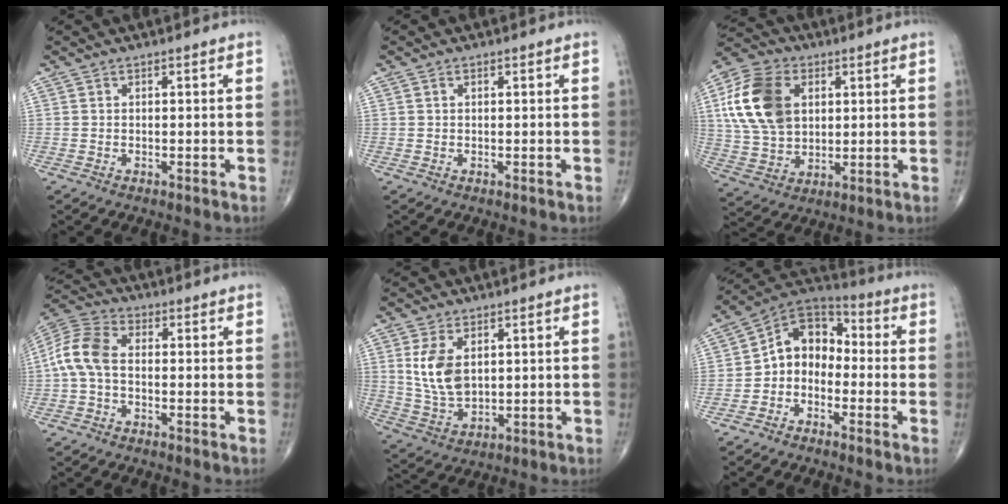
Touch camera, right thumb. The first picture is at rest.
{"total": 0.6, "force": [0.2, 0.4, 0.4], "torque": [-0.009, 0.002, 0.004]}
{"total": 16.7, "force": [4.0, 11.6, 11.3], "torque": [-0.209, 0.001, 0.076]}
{"total": 8.6, "force": [-0.8, 5.1, 6.8], "torque": [-0.146, 0.025, -0.027]}
{"total": 9.0, "force": [2.3, 5.4, 6.8], "torque": [-0.125, -0.013, 0.057]}
{"total": 9.9, "force": [-2.1, 7.7, 5.8], "torque": [-0.068, 0.053, -0.058]}